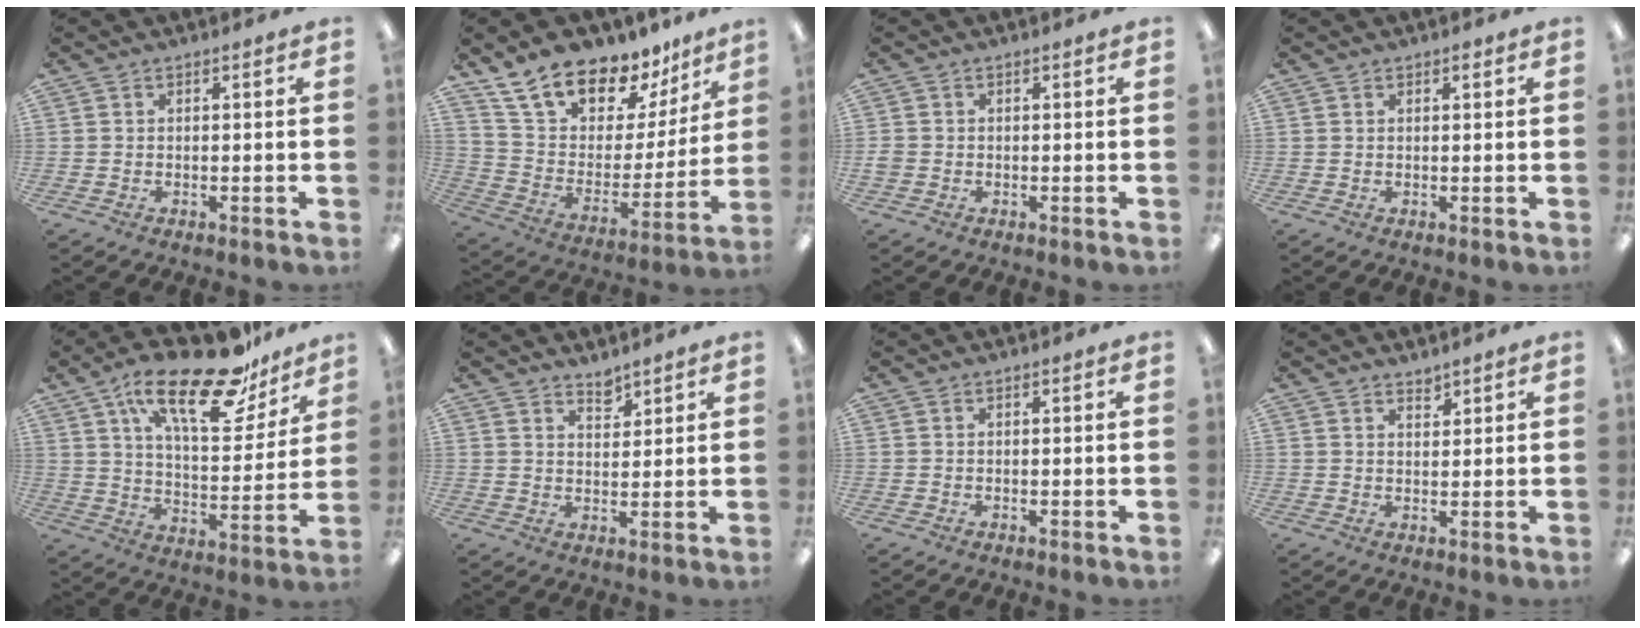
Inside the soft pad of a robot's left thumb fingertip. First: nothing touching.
{"total": 17.2, "force": [14.2, 8.0, 5.7], "torque": [-0.109, -0.106, 0.255]}
{"total": 1.4, "force": [-0.3, 1.2, 0.7], "torque": [-0.012, 0.004, -0.006]}
{"total": 1.2, "force": [0.8, 0.5, 0.7], "torque": [-0.007, -0.002, 0.012]}
{"total": 24.4, "force": [16.2, 9.2, 15.8], "torque": [-0.246, -0.094, 0.268]}
{"total": 3.8, "force": [3.5, 1.2, 0.9], "torque": [-0.006, -0.025, 0.061]}
{"total": 0.0}
{"total": 2.3, "force": [2.2, 0.6, 0.4], "torque": [-0.001, -0.012, 0.039]}